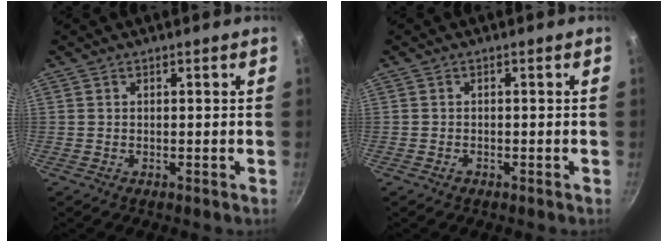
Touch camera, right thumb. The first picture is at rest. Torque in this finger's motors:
{"motor_torque": [-0.16, -0.01, -0.08, 0.20, 0.03]}